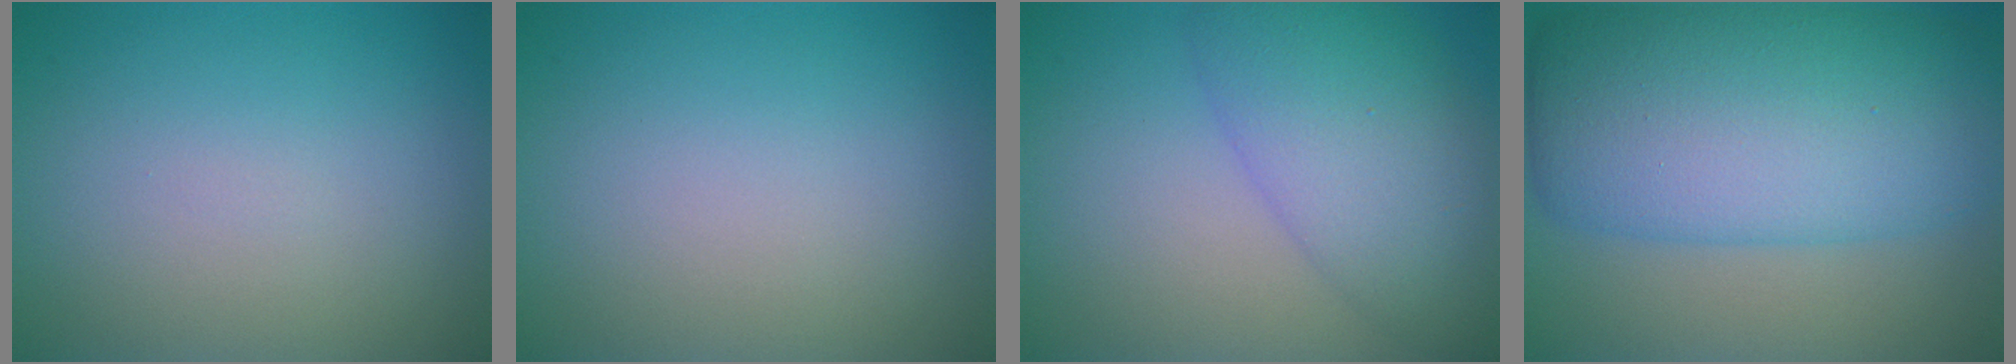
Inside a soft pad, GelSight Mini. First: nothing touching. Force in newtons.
{"total": 0.0}
{"total": 7.4, "press": 7.4, "slide": 0.3}
{"total": 12.9, "press": 12.9, "slide": 0.1}